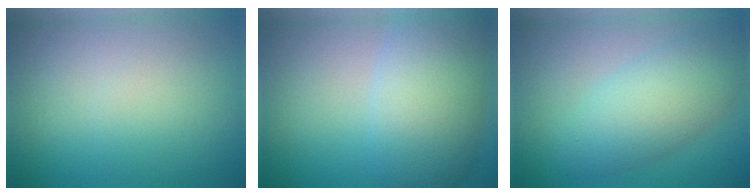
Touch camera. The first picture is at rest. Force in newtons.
{"total": 8.2, "press": 8.2, "slide": 0.3}
{"total": 5.3, "press": 5.3, "slide": 0.2}